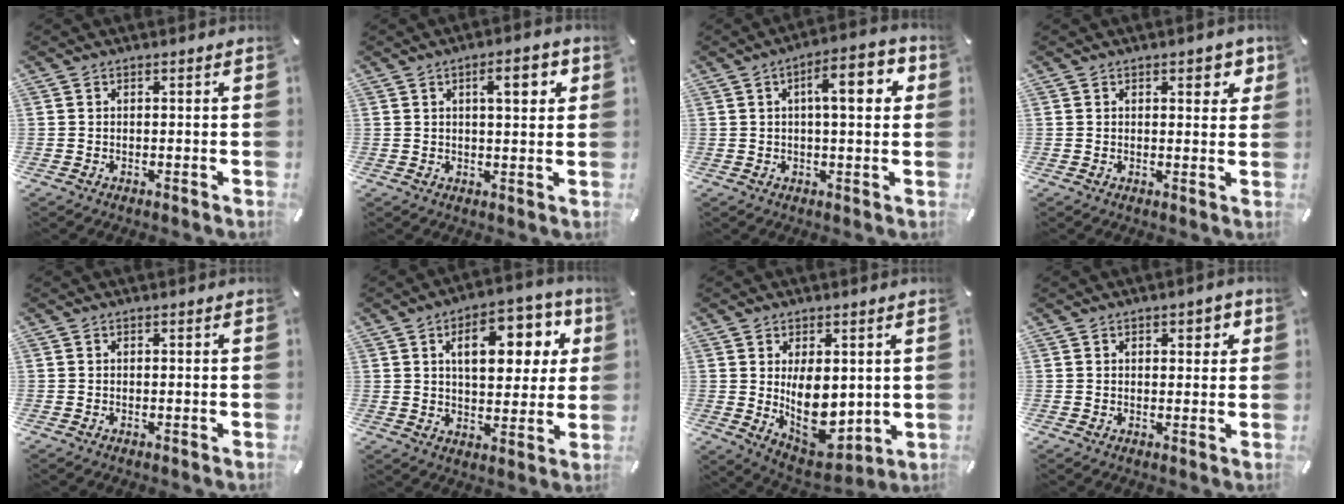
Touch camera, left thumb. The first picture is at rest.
{"total": 6.9, "force": [2.5, 2.2, 6.1], "torque": [-0.084, -0.008, 0.032]}
{"total": 10.6, "force": [2.9, 3.3, 9.6], "torque": [-0.144, -0.003, 0.039]}
{"total": 3.9, "force": [1.9, 2.2, 2.6], "torque": [-0.016, -0.008, 0.025]}
{"total": 0.0}
{"total": 15.8, "force": [6.0, 8.9, 11.6], "torque": [-0.160, -0.010, 0.095]}
{"total": 12.8, "force": [0.8, 8.3, 9.7], "torque": [-0.133, -0.025, 0.019]}
{"total": 2.6, "force": [1.0, 1.6, 1.8], "torque": [-0.022, 0.001, 0.011]}